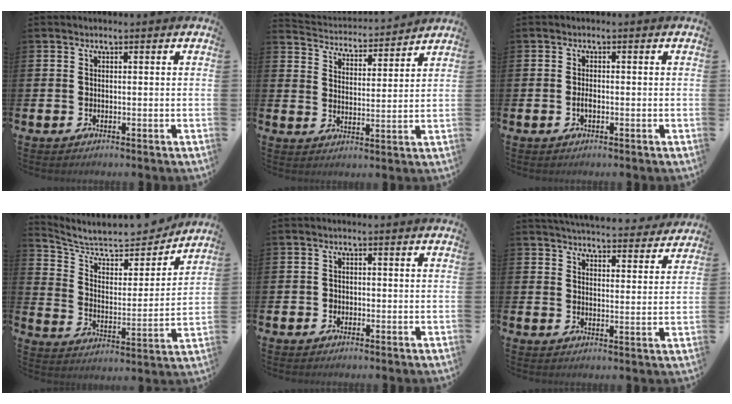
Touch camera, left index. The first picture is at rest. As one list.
[{"total": 3.9, "force": [3.8, 0.7, -0.1], "torque": [-0.020, -0.036, 0.062]}, {"total": 1.2, "force": [-0.4, 0.5, 1.0], "torque": [-0.017, 0.000, -0.009]}, {"total": 8.2, "force": [7.5, 2.5, 2.3], "torque": [-0.072, -0.065, 0.125]}, {"total": 1.1, "force": [-0.4, 1.0, 0.1], "torque": [-0.003, 0.006, -0.012]}, {"total": 5.6, "force": [5.6, 0.6, 0.3], "torque": [-0.011, -0.041, 0.097]}]